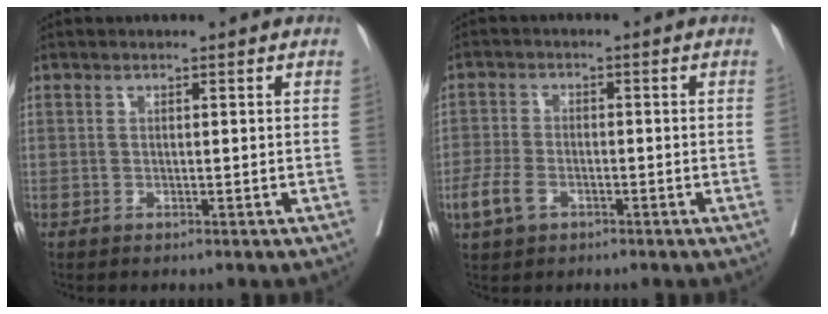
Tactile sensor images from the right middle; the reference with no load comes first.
{"total": 4.5, "force": [-2.1, 2.7, 2.9], "torque": [-0.067, -0.001, -0.038]}